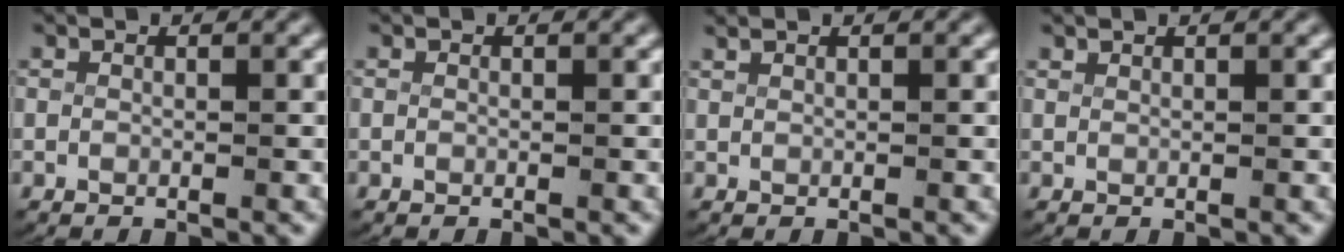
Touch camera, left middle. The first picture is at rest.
{"total": 0.0}
{"total": 0.7, "force": [0.7, -0.1, 0.2], "torque": [-0.006, 0.000, 0.016]}
{"total": 0.6, "force": [0.5, -0.2, 0.0], "torque": [0.002, -0.001, 0.014]}